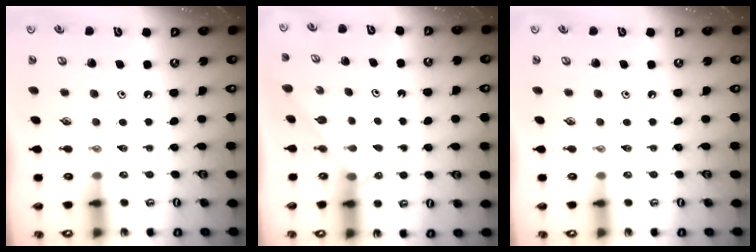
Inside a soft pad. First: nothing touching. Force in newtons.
{"total": 2.9, "press": 2.8, "slide": 0.3}
{"total": 0.0}